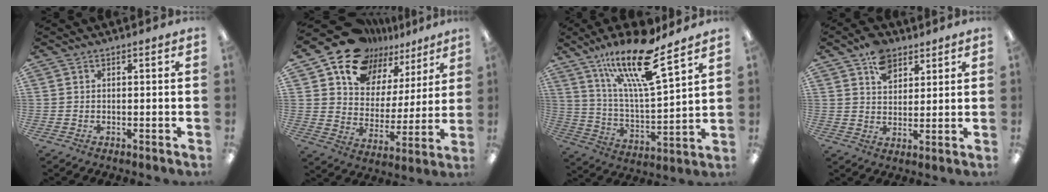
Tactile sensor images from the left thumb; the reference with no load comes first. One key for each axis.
{"total": 15.8, "fx": 12.9, "fy": 8.5, "fz": 3.3, "tx": -0.079, "ty": -0.102, "tz": 0.236}
{"total": 19.4, "fx": 13.8, "fy": 4.4, "fz": 12.9, "tx": -0.237, "ty": -0.076, "tz": 0.229}
{"total": 8.0, "fx": 5.2, "fy": 5.0, "fz": 3.4, "tx": -0.052, "ty": -0.016, "tz": 0.094}